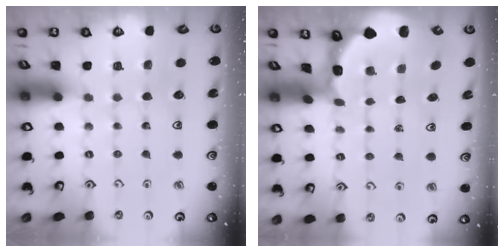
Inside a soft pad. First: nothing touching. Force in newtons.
{"total": 1.0, "press": 1.0, "slide": 0.2}